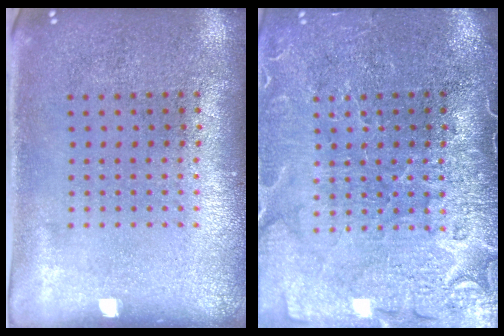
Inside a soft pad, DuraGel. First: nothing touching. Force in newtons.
{"total": 3.9, "press": 3.6, "slide": 1.5}